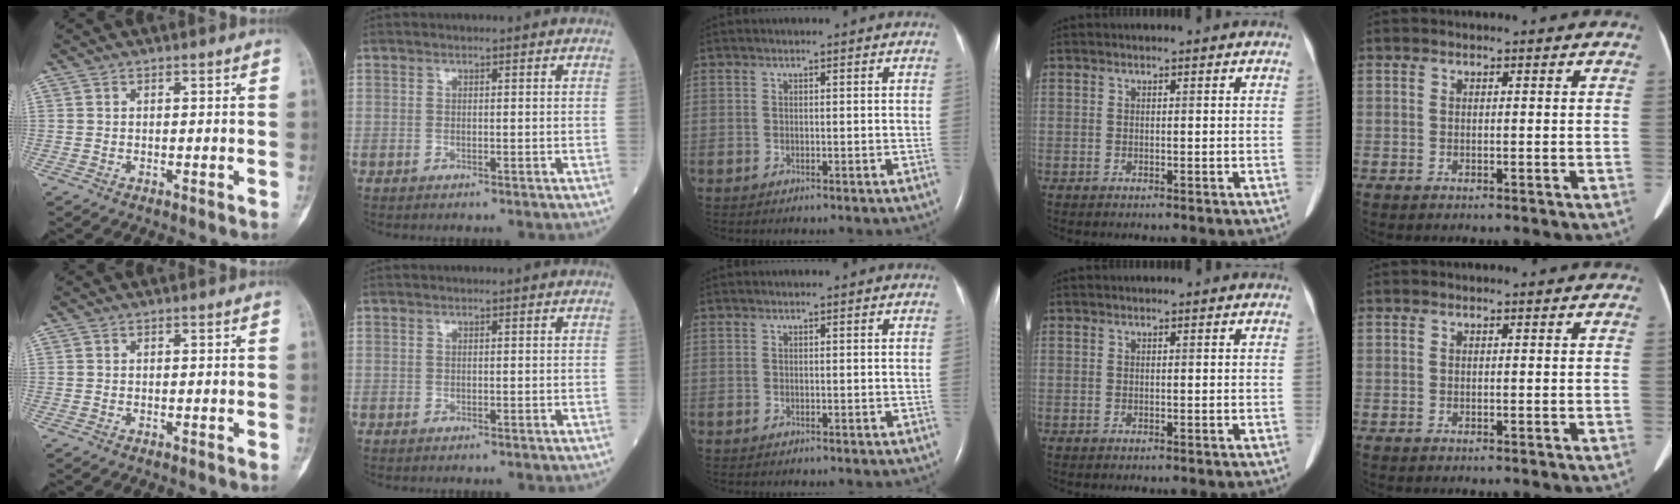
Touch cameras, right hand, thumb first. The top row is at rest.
{}